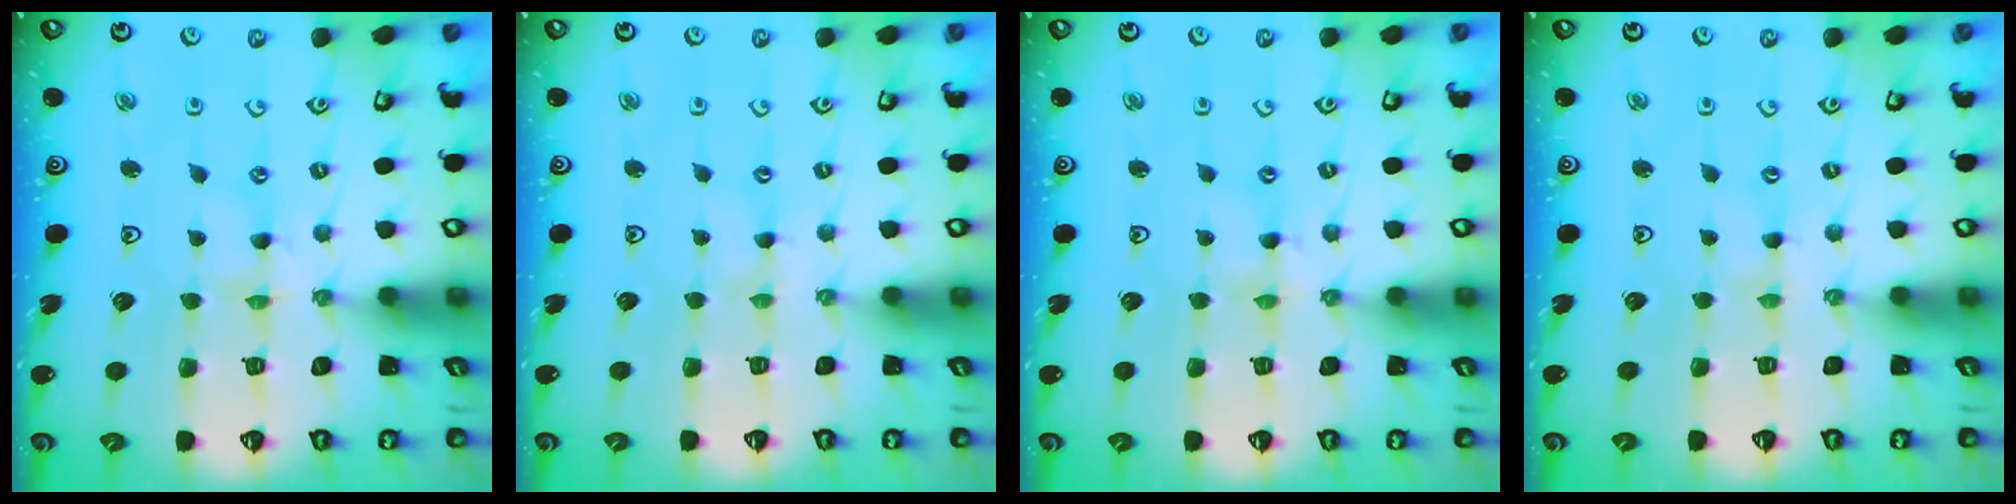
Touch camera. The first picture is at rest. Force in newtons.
{"total": 1.1, "press": 1.1, "slide": 0.2}
{"total": 1.4, "press": 1.4, "slide": 0.2}
{"total": 0.5, "press": 0.5, "slide": 0.1}